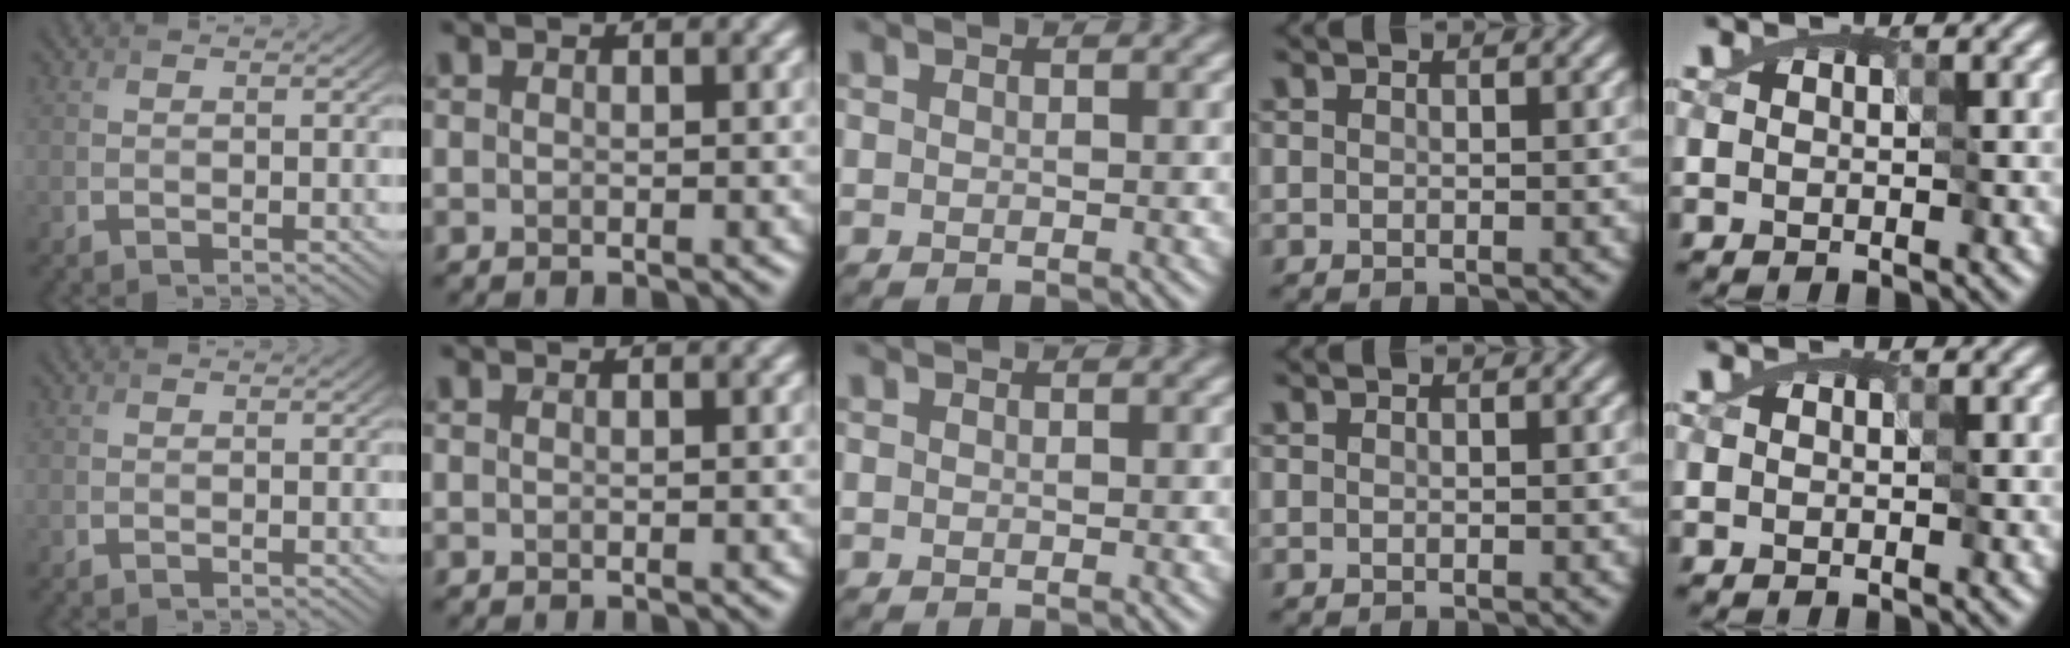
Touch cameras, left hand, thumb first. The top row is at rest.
{"middle": {"total": 0.8, "force": [-0.7, -0.2, -0.4], "torque": [0.006, 0.000, -0.009]}}